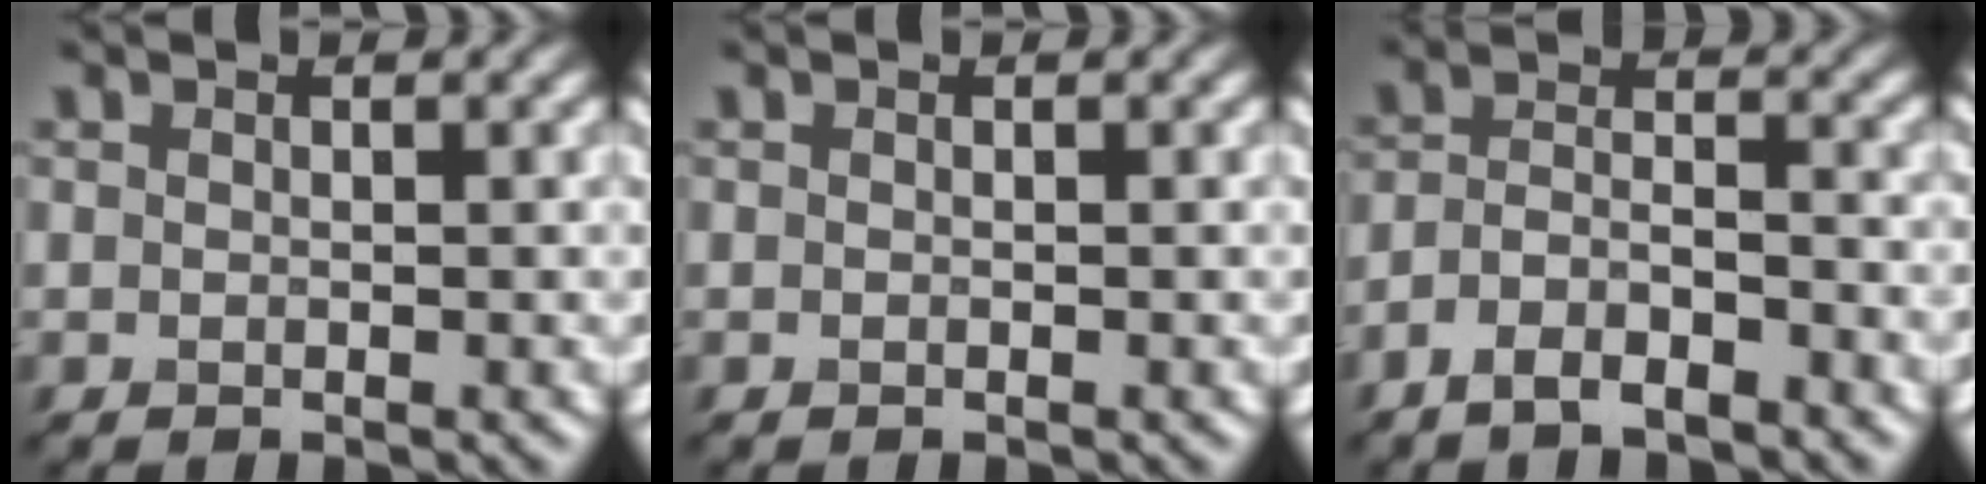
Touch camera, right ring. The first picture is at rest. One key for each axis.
{"total": 0.0}
{"total": 3.6, "fx": -2.7, "fy": 1.1, "fz": 2.2, "tx": -0.043, "ty": 0.005, "tz": -0.057}